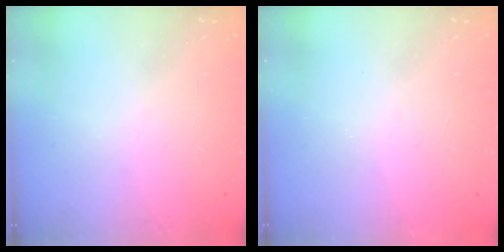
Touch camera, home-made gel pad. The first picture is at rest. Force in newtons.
{"total": 1.7, "press": 1.6, "slide": 0.1}